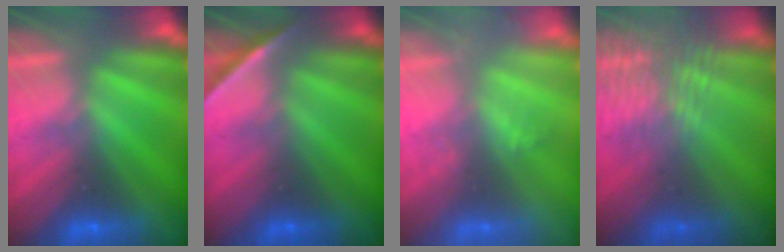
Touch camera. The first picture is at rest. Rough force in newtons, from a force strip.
{"total": 1.6}
{"total": 1.9}
{"total": 3.6}